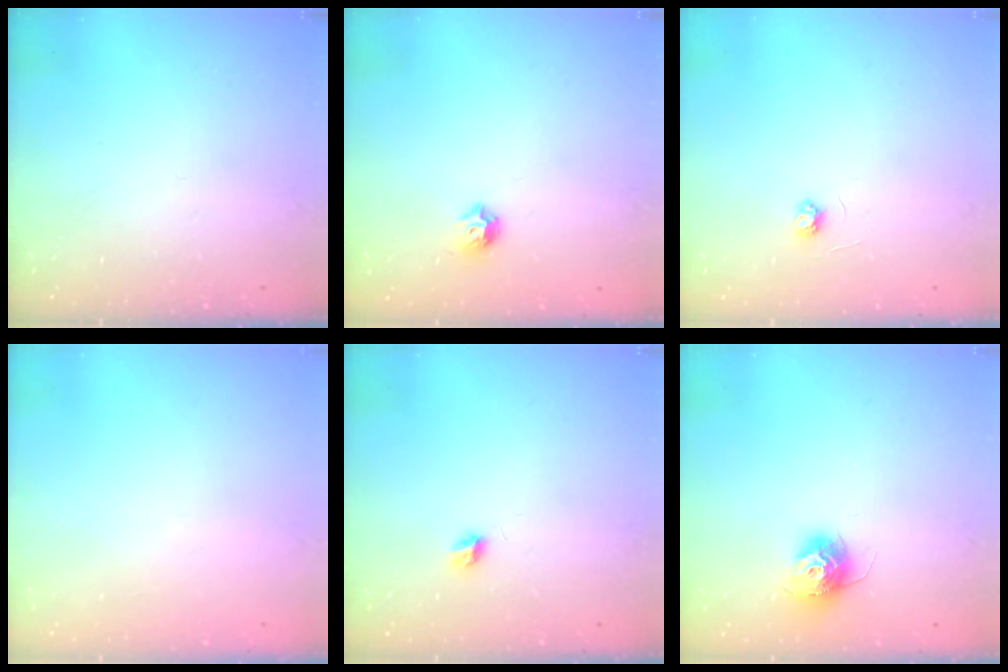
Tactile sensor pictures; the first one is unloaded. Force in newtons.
{"total": 5.3, "press": 5.2, "slide": 1.2}
{"total": 3.1, "press": 3.1, "slide": 0.4}
{"total": 0.9, "press": 0.9, "slide": 0.1}
{"total": 5.0, "press": 5.0, "slide": 0.4}
{"total": 11.5, "press": 11.4, "slide": 0.8}